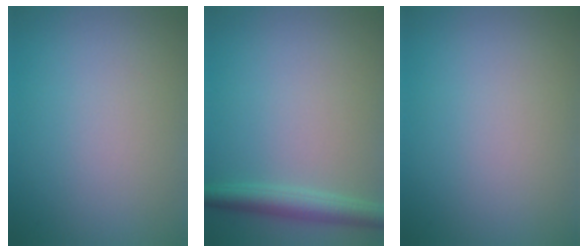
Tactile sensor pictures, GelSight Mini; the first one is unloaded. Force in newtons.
{"total": 3.0, "press": 3.0, "slide": 0.2}
{"total": 0.0}